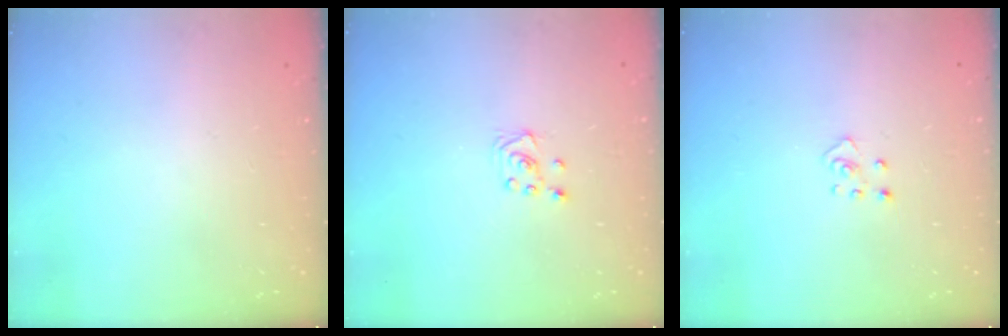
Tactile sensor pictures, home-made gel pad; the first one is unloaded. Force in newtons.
{"total": 3.0, "press": 3.0, "slide": 0.3}
{"total": 2.6, "press": 2.6, "slide": 0.3}